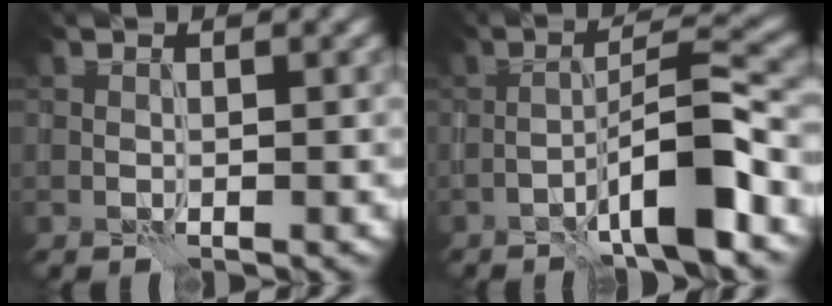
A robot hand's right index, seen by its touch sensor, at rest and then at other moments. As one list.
[{"total": 6.9, "force": [-3.5, 0.9, 5.9], "torque": [-0.090, 0.026, -0.064]}]